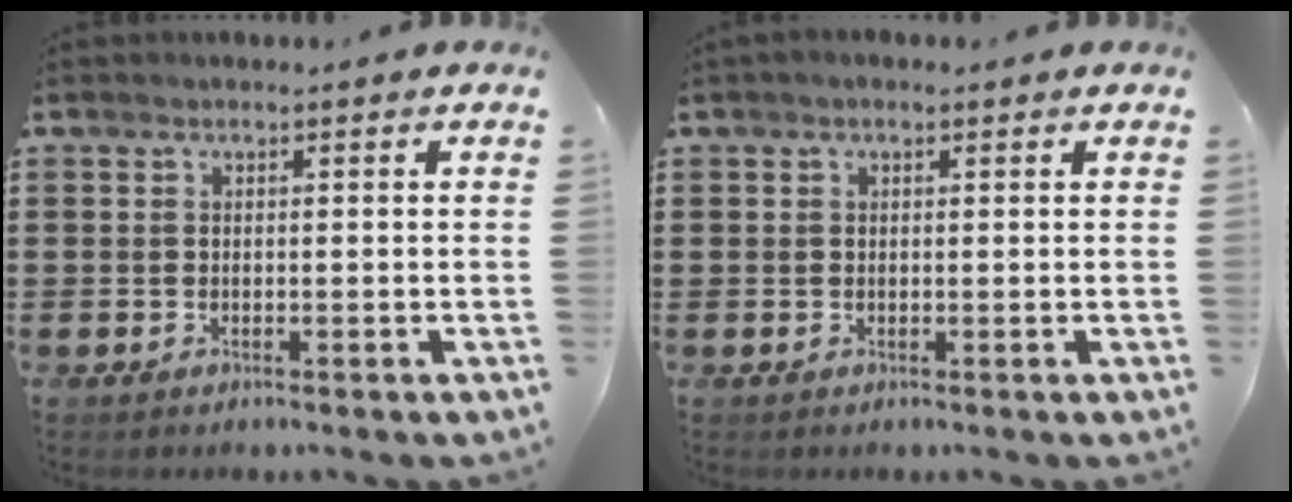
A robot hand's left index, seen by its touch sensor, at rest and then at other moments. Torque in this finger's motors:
{"motor_torque": [2.14, 0.00, 0.40, 0.10]}